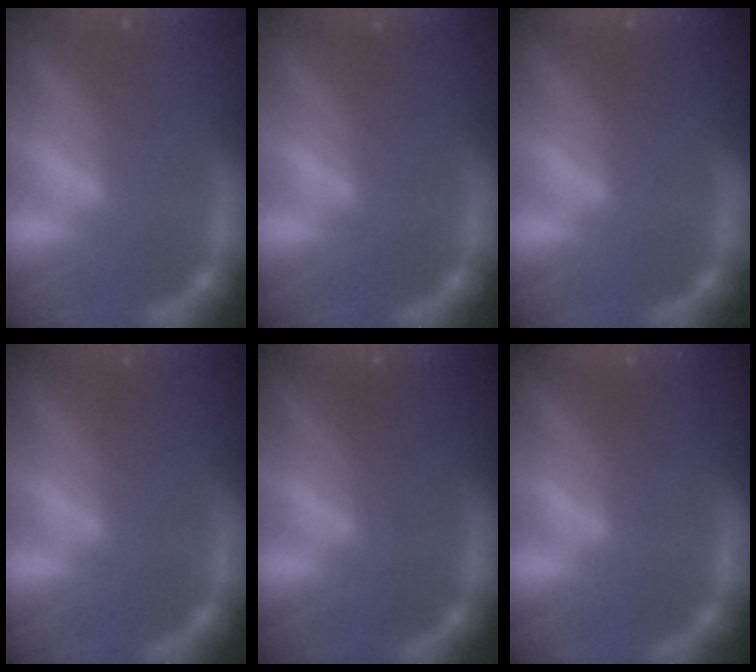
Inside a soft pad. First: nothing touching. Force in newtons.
{"total": 0.0}
{"total": 4.0}
{"total": 0.0}
{"total": 6.0}
{"total": 3.0}